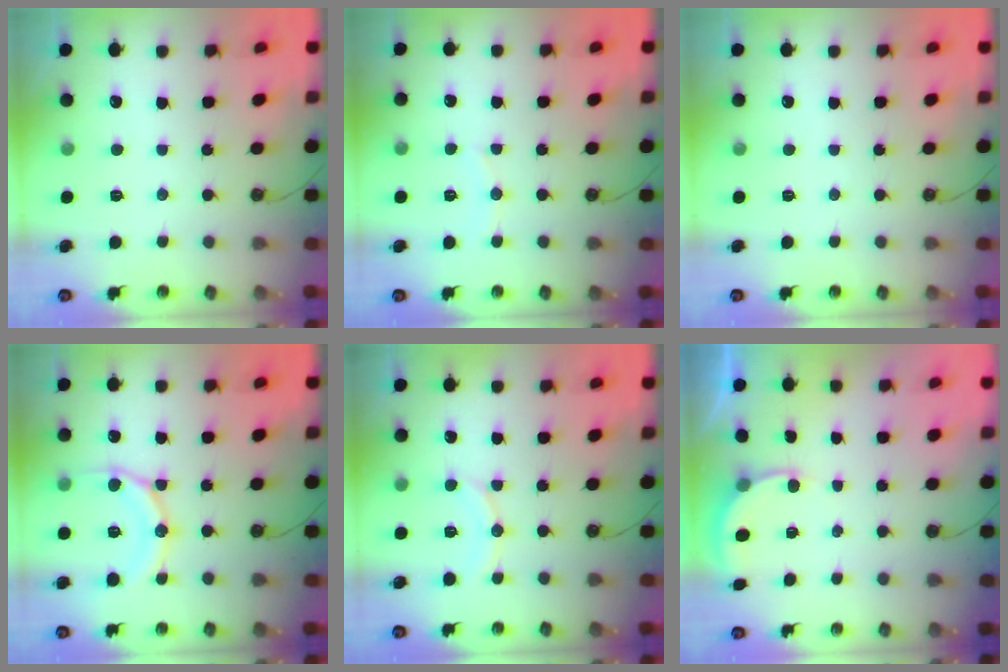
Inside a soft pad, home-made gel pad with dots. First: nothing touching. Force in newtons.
{"total": 4.1, "press": 4.0, "slide": 0.4}
{"total": 0.0}
{"total": 13.3, "press": 13.2, "slide": 1.5}
{"total": 9.5, "press": 9.4, "slide": 0.9}
{"total": 3.0, "press": 3.0, "slide": 0.3}